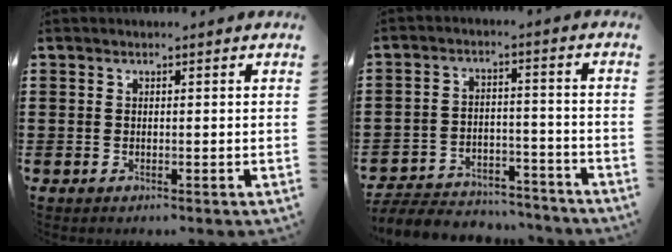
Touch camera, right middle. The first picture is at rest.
{"total": 5.8, "force": [-5.7, 1.1, 0.8], "torque": [-0.023, 0.011, -0.115]}